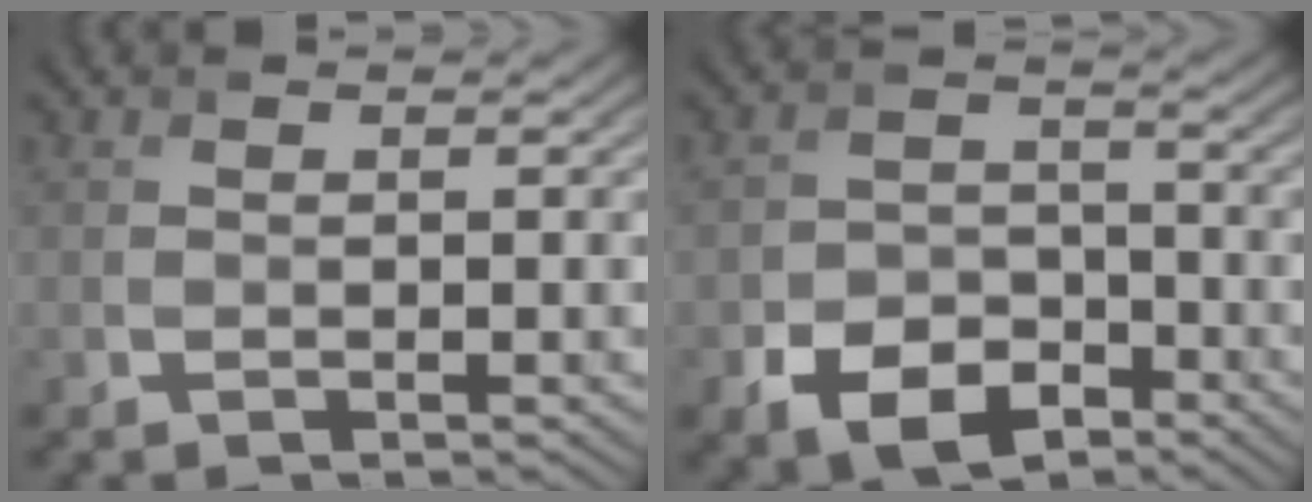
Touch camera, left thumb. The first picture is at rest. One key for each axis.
{"total": 7.2, "fx": -4.1, "fy": 4.7, "fz": 3.7, "tx": -0.071, "ty": -0.014, "tz": -0.074}